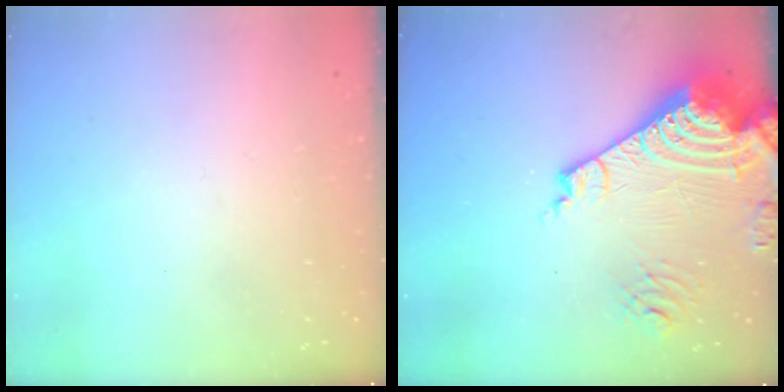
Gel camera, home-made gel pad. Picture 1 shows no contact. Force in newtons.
{"total": 21.9, "press": 21.6, "slide": 3.2}